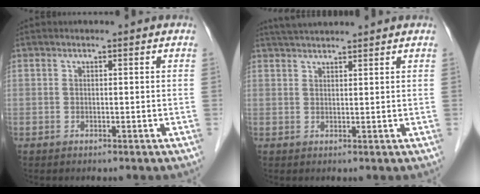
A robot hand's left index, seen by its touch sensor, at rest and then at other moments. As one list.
[{"total": 5.0, "force": [4.7, 0.1, 1.8], "torque": [-0.030, 0.035, 0.079]}]